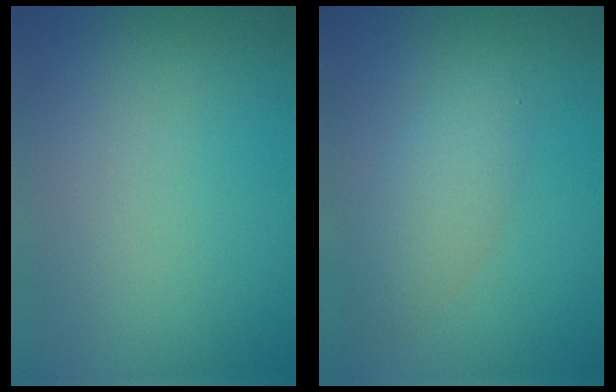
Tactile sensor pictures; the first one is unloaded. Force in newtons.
{"total": 2.9, "press": 2.9, "slide": 0.1}